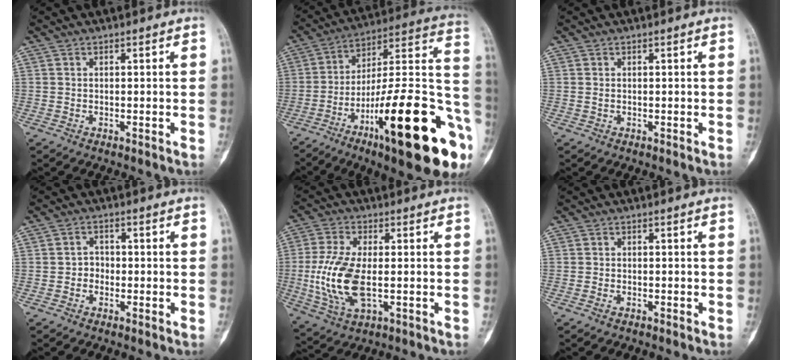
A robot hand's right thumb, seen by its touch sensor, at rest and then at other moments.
{"total": 30.2, "force": [-12.2, 7.4, 26.6], "torque": [-0.330, 0.054, -0.185]}
{"total": 0.0}
{"total": 2.6, "force": [-0.8, 2.2, 0.9], "torque": [0.002, 0.011, -0.022]}
{"total": 12.8, "force": [-1.3, 6.1, 11.2], "torque": [-0.246, -0.007, -0.021]}
{"total": 0.9, "force": [-0.6, 0.4, 0.4], "torque": [-0.007, 0.001, -0.014]}